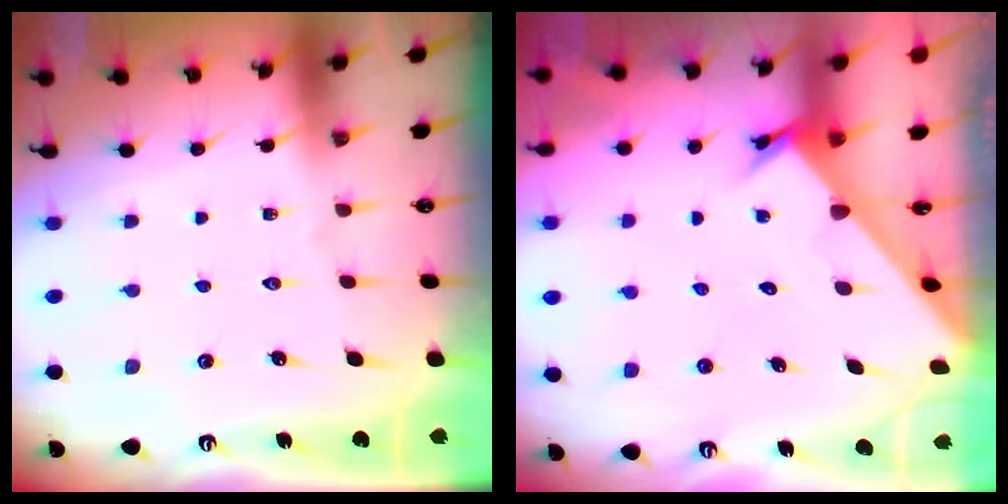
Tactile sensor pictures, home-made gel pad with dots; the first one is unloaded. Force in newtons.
{"total": 2.2, "press": 2.2, "slide": 0.1}